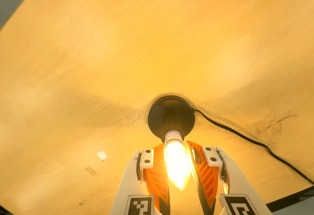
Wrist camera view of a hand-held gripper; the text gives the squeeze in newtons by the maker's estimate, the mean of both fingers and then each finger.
{"total": 13.8, "left": 12.8, "right": 14.8}